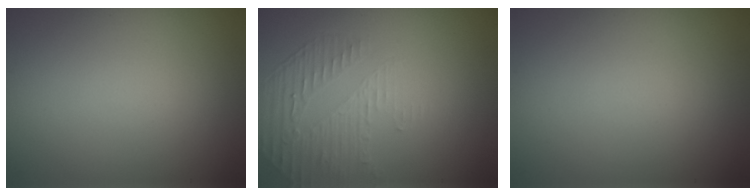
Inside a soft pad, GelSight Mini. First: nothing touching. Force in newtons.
{"total": 1.8, "press": 1.1, "slide": 1.5}
{"total": 0.0}